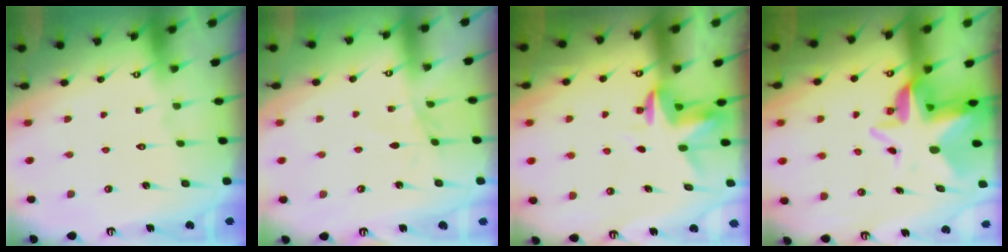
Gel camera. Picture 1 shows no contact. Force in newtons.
{"total": 2.9, "press": 2.9, "slide": 0.4}
{"total": 3.5, "press": 3.5, "slide": 0.2}
{"total": 6.8, "press": 6.7, "slide": 1.6}